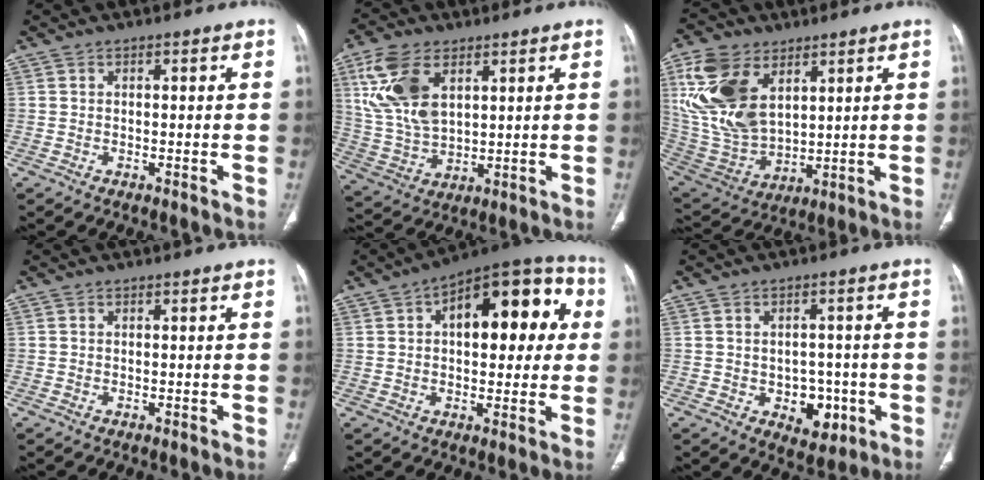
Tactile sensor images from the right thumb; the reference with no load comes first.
{"total": 13.9, "force": [5.4, 7.9, 10.1], "torque": [-0.202, -0.015, 0.119]}
{"total": 18.4, "force": [7.0, 11.1, 12.9], "torque": [-0.252, -0.026, 0.151]}
{"total": 0.0}
{"total": 19.8, "force": [4.5, 10.2, 16.4], "torque": [-0.169, 0.033, 0.057]}
{"total": 7.1, "force": [-1.9, 5.2, 4.5], "torque": [-0.023, 0.011, -0.013]}